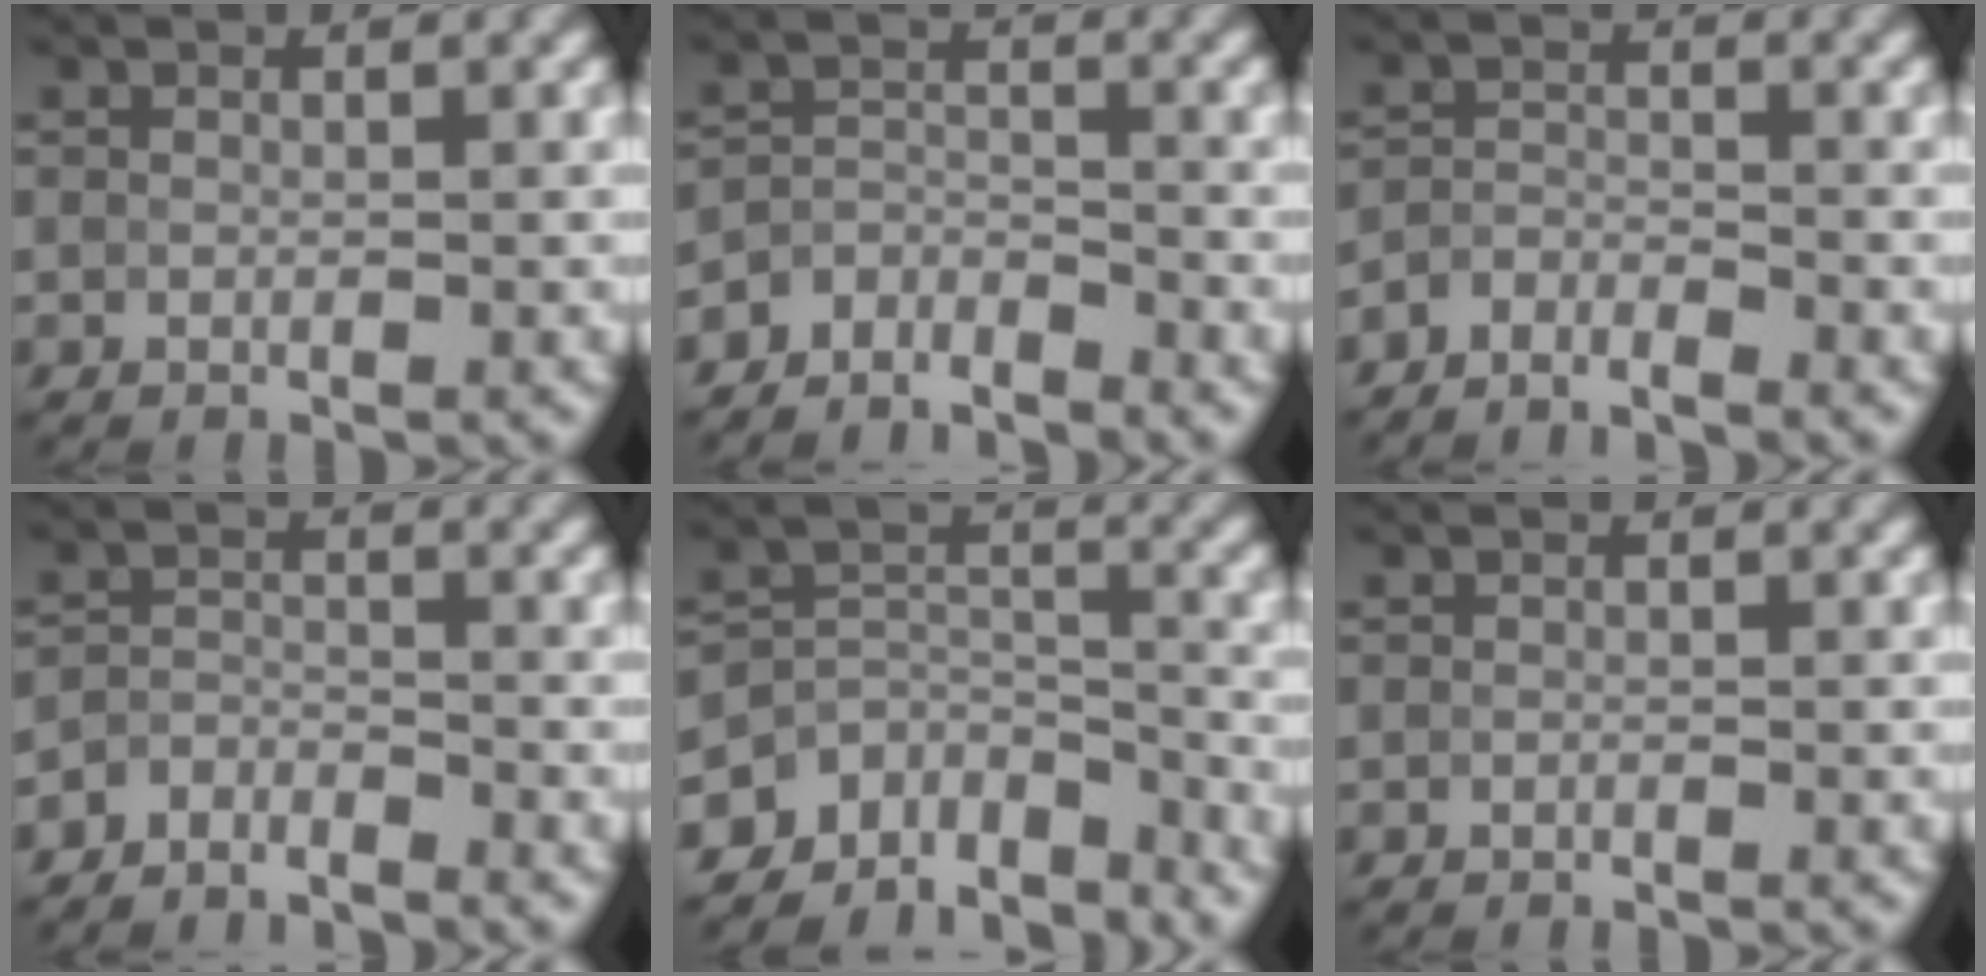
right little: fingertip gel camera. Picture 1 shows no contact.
{"total": 3.3, "force": [-3.1, 1.0, 0.5], "torque": [-0.005, 0.000, -0.069]}
{"total": 2.2, "force": [-2.1, 0.3, 0.5], "torque": [-0.012, -0.001, -0.047]}
{"total": 2.5, "force": [-2.4, 0.6, 0.4], "torque": [-0.009, -0.001, -0.053]}
{"total": 7.4, "force": [-6.4, 3.6, 1.0], "torque": [-0.008, 0.007, -0.101]}
{"total": 0.0}